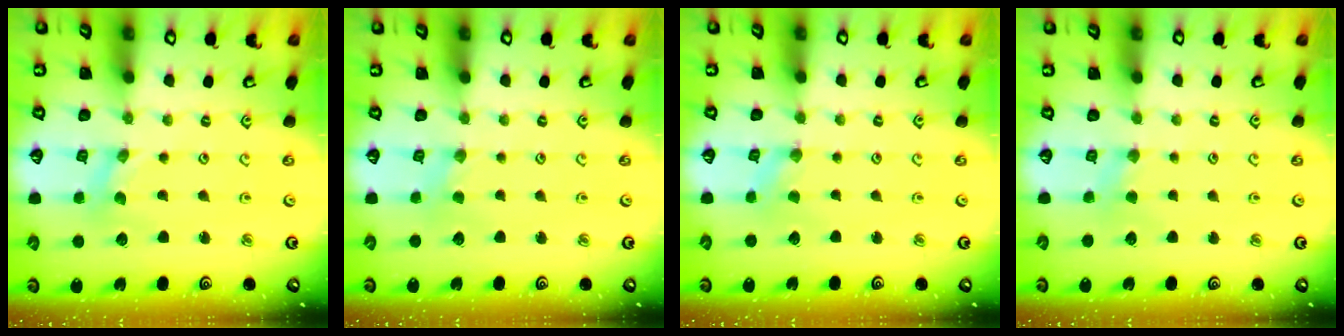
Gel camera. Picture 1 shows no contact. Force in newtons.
{"total": 0.7, "press": 0.7, "slide": 0.1}
{"total": 0.6, "press": 0.5, "slide": 0.1}
{"total": 2.2, "press": 2.2, "slide": 0.4}